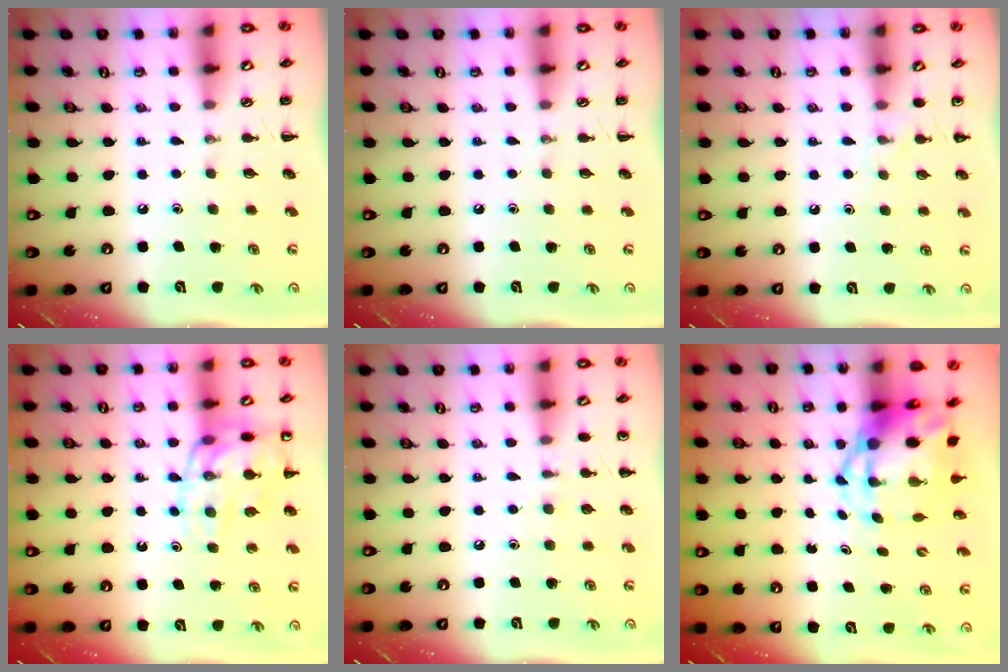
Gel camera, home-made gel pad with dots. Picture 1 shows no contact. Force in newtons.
{"total": 0.0}
{"total": 5.3, "press": 4.9, "slide": 2.0}
{"total": 14.0, "press": 13.8, "slide": 2.4}
{"total": 5.2, "press": 5.0, "slide": 1.5}
{"total": 6.5, "press": 6.3, "slide": 1.5}